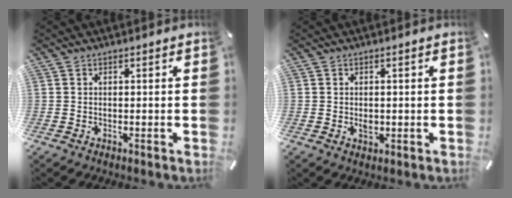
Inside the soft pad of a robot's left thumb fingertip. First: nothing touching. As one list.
[{"total": 1.7, "force": [-0.1, 1.3, 1.1], "torque": [-0.014, 0.000, -0.005]}]